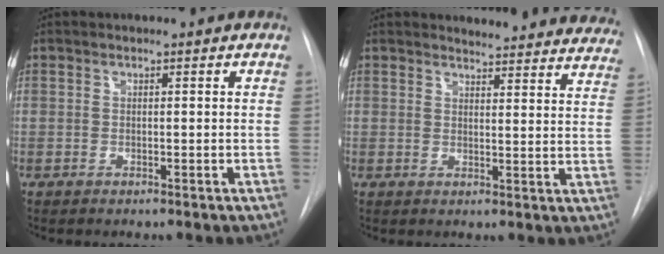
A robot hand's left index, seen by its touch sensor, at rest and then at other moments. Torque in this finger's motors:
{"motor_torque": [0.04, 0.05, -0.07, -0.01]}